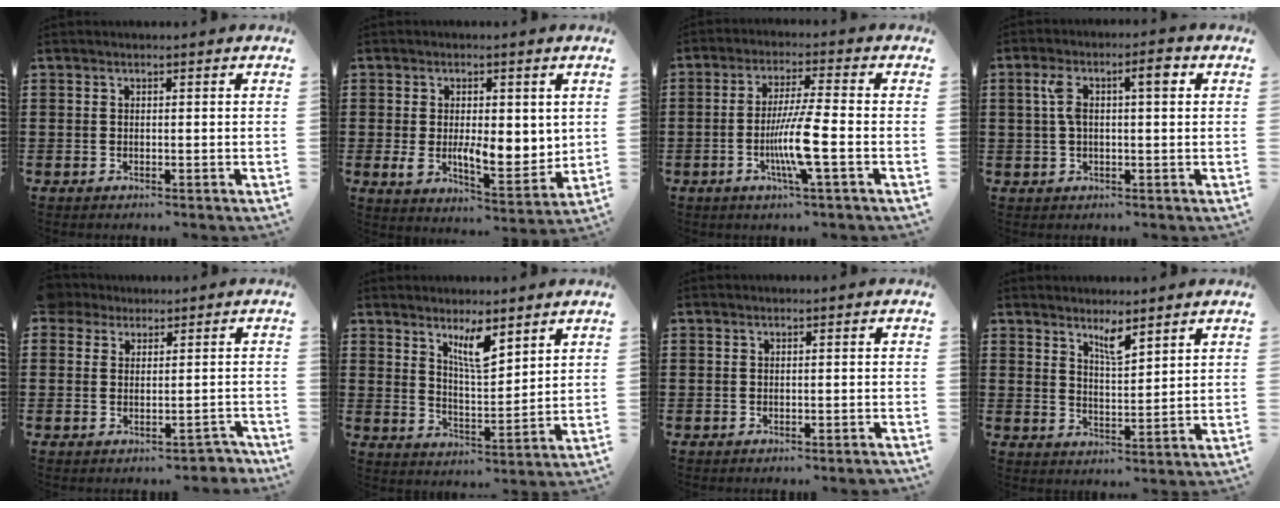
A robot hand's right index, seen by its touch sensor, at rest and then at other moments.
{"total": 7.5, "force": [0.0, 4.2, 6.2], "torque": [-0.095, 0.002, 0.000]}
{"total": 8.3, "force": [-2.4, 0.2, 7.9], "torque": [-0.152, -0.016, -0.047]}
{"total": 5.9, "force": [1.6, 1.8, 5.4], "torque": [-0.101, 0.008, 0.021]}
{"total": 2.4, "force": [0.1, 2.3, 0.7], "torque": [-0.023, 0.009, 0.002]}
{"total": 6.2, "force": [4.2, 1.6, 4.2], "torque": [-0.077, -0.011, 0.071]}
{"total": 0.7, "force": [-0.6, -0.1, 0.3], "torque": [-0.005, -0.002, -0.012]}
{"total": 3.8, "force": [3.0, 0.6, 2.2], "torque": [-0.042, -0.002, 0.052]}